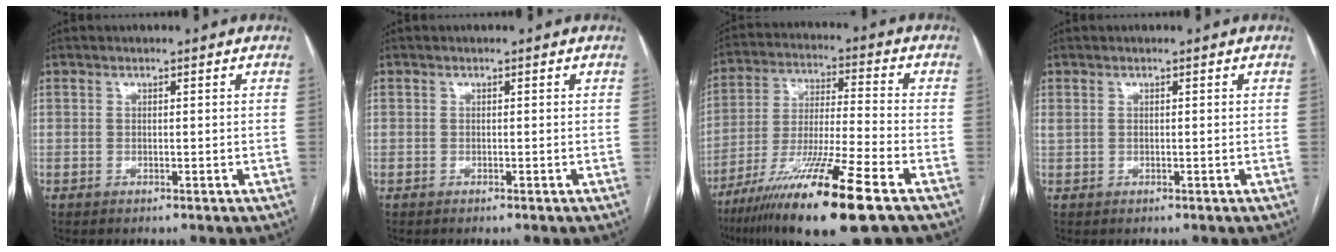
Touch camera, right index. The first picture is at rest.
{"total": 0.0}
{"total": 18.1, "force": [-10.9, 0.3, 14.4], "torque": [-0.267, -0.047, -0.193]}
{"total": 0.8, "force": [0.5, 0.5, 0.5], "torque": [-0.020, 0.013, 0.014]}